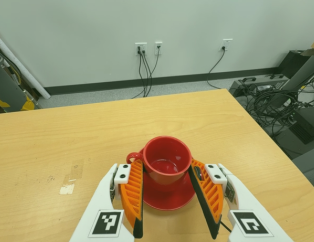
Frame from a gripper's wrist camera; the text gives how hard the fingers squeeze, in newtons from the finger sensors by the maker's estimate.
{"total": 2.8, "left": 2.5, "right": 3.2}